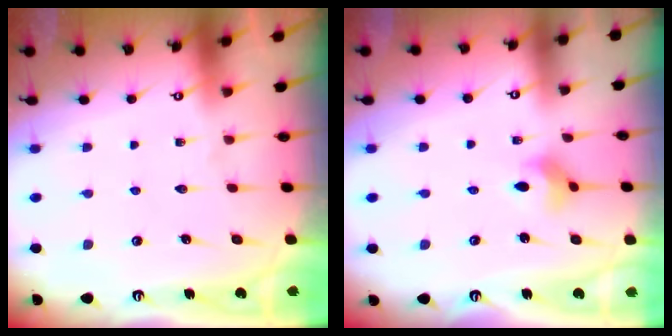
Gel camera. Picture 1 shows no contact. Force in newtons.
{"total": 3.5, "press": 3.5, "slide": 0.5}